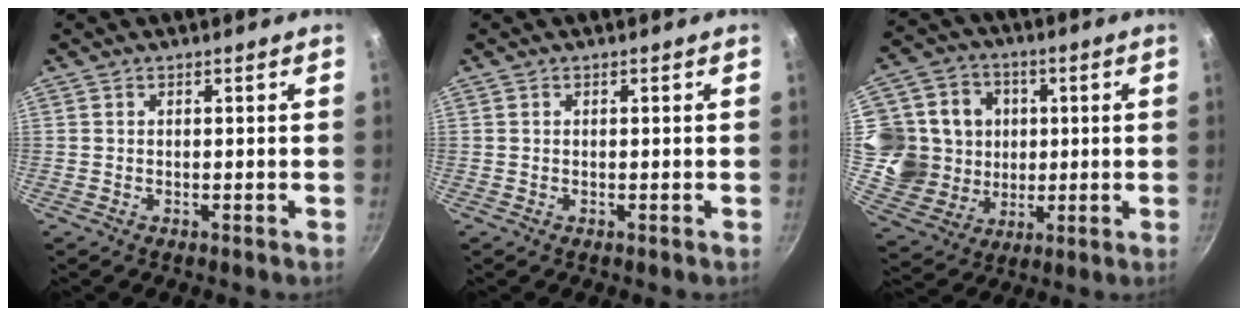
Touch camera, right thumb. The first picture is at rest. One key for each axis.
{"total": 0.0}
{"total": 16.6, "fx": 1.9, "fy": 14.9, "fz": 6.9, "tx": -0.108, "ty": 0.002, "tz": 0.038}